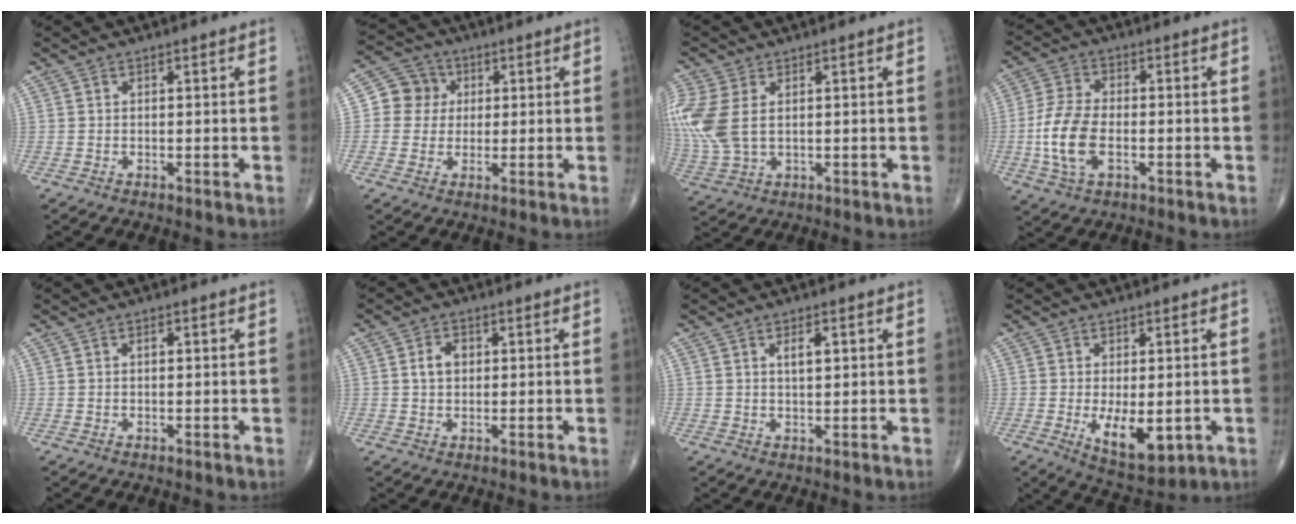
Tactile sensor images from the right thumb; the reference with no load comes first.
{"total": 6.7, "force": [0.9, 6.5, 1.7], "torque": [0.005, 0.009, 0.005]}
{"total": 12.8, "force": [2.2, 8.2, 9.7], "torque": [-0.262, -0.001, 0.054]}
{"total": 10.3, "force": [-2.1, 5.6, 8.4], "torque": [-0.177, 0.008, -0.044]}
{"total": 0.9, "force": [0.2, 0.4, 0.7], "torque": [-0.012, 0.000, 0.003]}
{"total": 3.8, "force": [0.7, 2.7, 2.5], "torque": [-0.040, 0.006, 0.009]}
{"total": 2.9, "force": [1.0, 1.1, 2.4], "torque": [-0.037, -0.005, 0.016]}
{"total": 9.0, "force": [-1.7, 4.3, 7.8], "torque": [-0.105, -0.018, -0.011]}